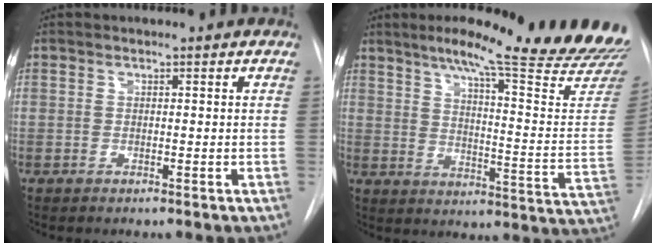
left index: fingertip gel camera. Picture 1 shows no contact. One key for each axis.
{"total": 25.9, "fx": 22.0, "fy": 0.6, "fz": 13.7, "tx": -0.174, "ty": -0.100, "tz": 0.269}